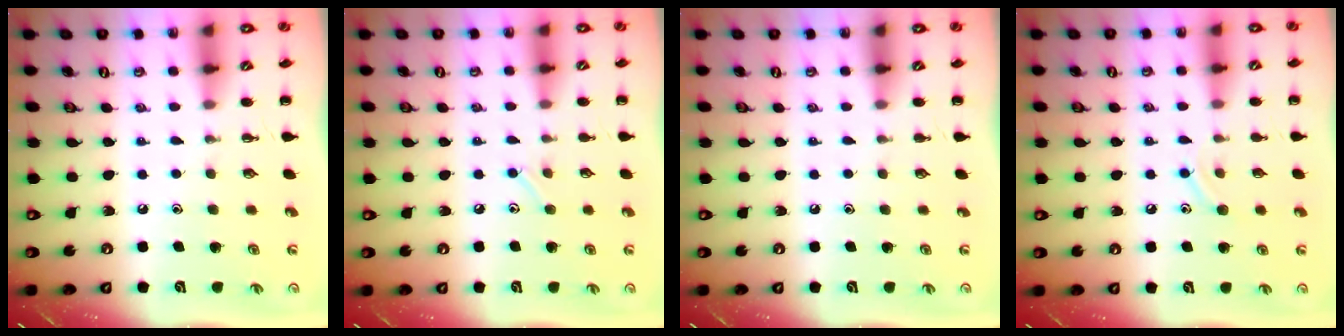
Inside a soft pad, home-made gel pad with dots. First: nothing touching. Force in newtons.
{"total": 4.9, "press": 4.8, "slide": 1.1}
{"total": 0.0}
{"total": 8.4, "press": 8.3, "slide": 1.6}